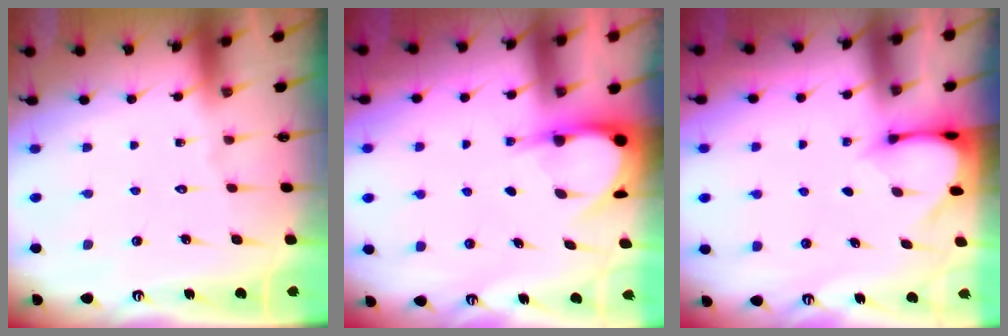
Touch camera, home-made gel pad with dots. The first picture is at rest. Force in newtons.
{"total": 4.7, "press": 4.7, "slide": 0.4}
{"total": 3.2, "press": 3.2, "slide": 0.3}